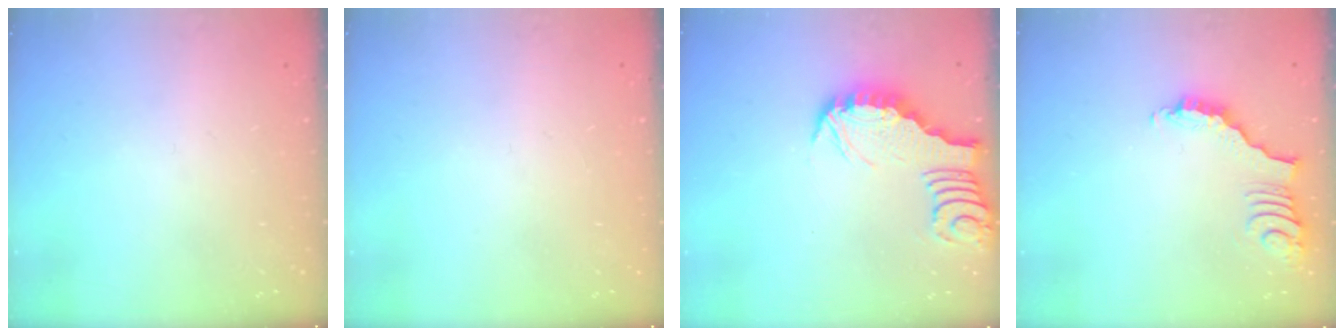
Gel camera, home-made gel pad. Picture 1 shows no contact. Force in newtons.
{"total": 0.0}
{"total": 3.0, "press": 2.9, "slide": 0.3}
{"total": 2.9, "press": 2.9, "slide": 0.6}